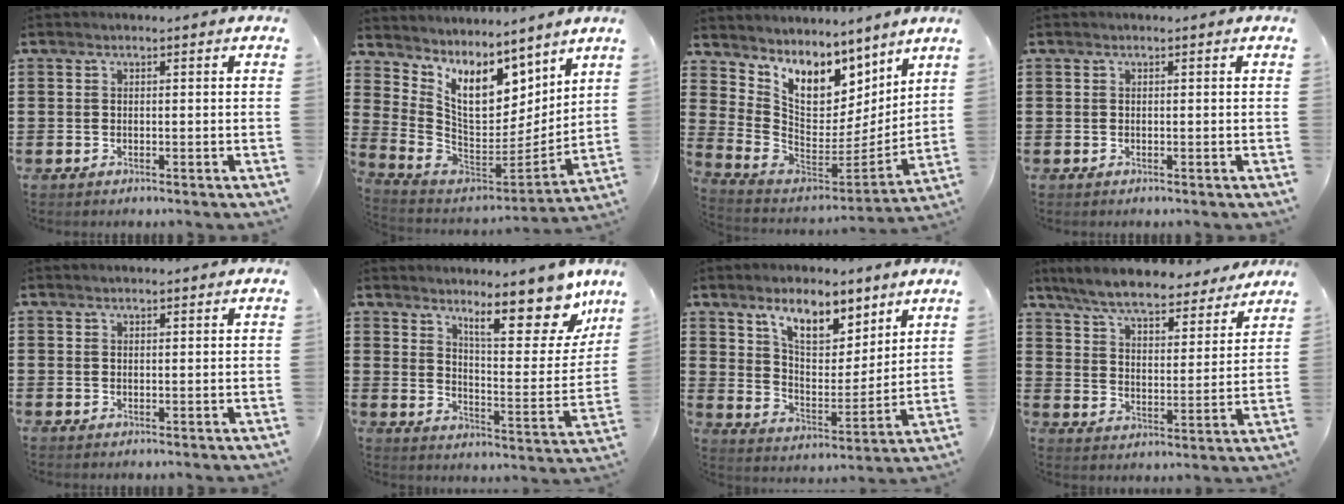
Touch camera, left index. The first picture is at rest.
{"total": 11.0, "force": [6.8, 5.3, 6.8], "torque": [-0.162, -0.050, 0.129]}
{"total": 9.4, "force": [6.4, 5.4, 4.3], "torque": [-0.113, -0.046, 0.123]}
{"total": 0.0}
{"total": 1.0, "force": [0.9, 0.1, 0.4], "torque": [-0.009, 0.002, 0.016]}
{"total": 14.1, "force": [9.9, 3.8, 9.2], "torque": [-0.138, -0.059, 0.161]}
{"total": 9.5, "force": [7.2, 3.8, 4.9], "torque": [-0.092, -0.026, 0.127]}
{"total": 8.0, "force": [7.3, 0.8, 3.0], "torque": [-0.090, -0.039, 0.129]}